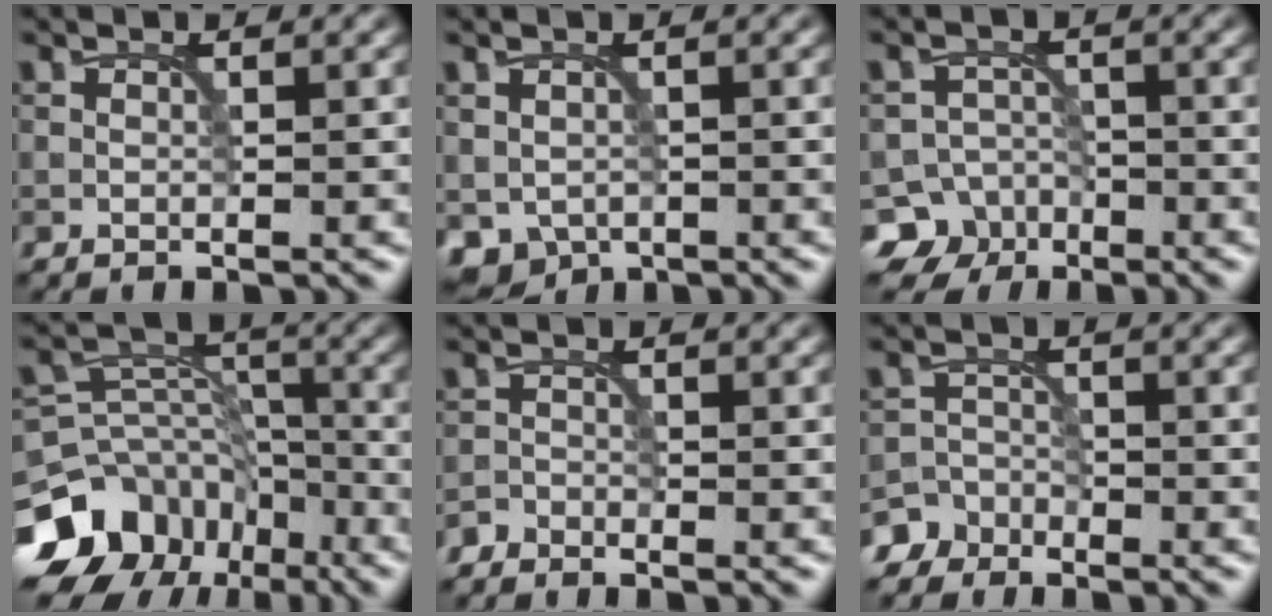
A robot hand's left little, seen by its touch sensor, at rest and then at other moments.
{"total": 2.1, "force": [-0.5, 1.8, 1.0], "torque": [-0.020, -0.012, -0.003]}
{"total": 6.9, "force": [-4.7, 5.1, 0.6], "torque": [0.010, -0.010, -0.083]}
{"total": 15.1, "force": [-9.5, 11.0, 4.1], "torque": [-0.110, -0.018, -0.144]}
{"total": 1.4, "force": [-1.4, 0.3, 0.0], "torque": [-0.004, 0.002, -0.033]}
{"total": 4.0, "force": [-3.4, 2.2, 0.0], "torque": [0.016, 0.002, -0.059]}